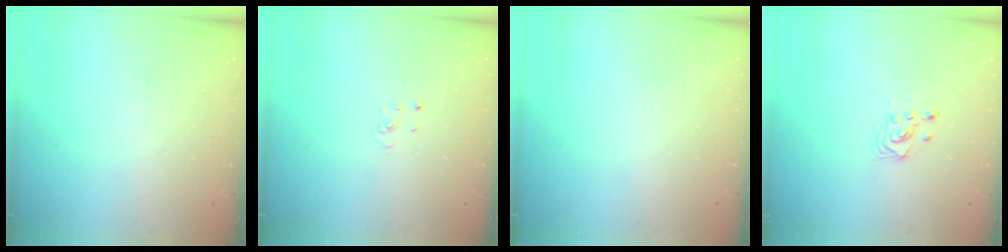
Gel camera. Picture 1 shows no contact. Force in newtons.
{"total": 1.1, "press": 1.1, "slide": 0.1}
{"total": 0.0}
{"total": 3.4, "press": 3.1, "slide": 1.2}